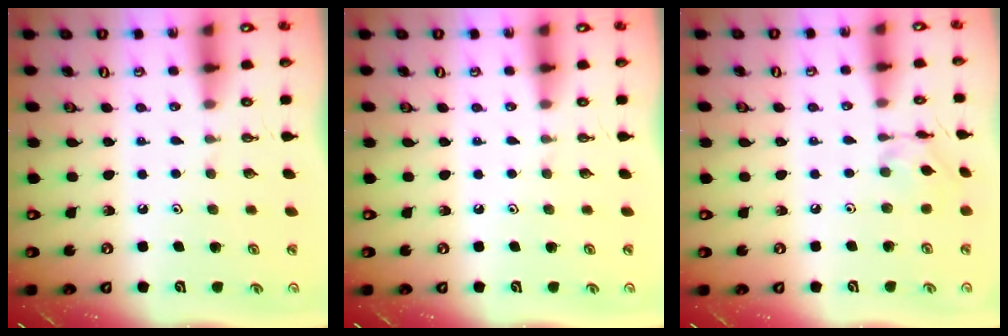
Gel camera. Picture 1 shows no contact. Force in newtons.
{"total": 0.0}
{"total": 4.7, "press": 4.7, "slide": 0.2}